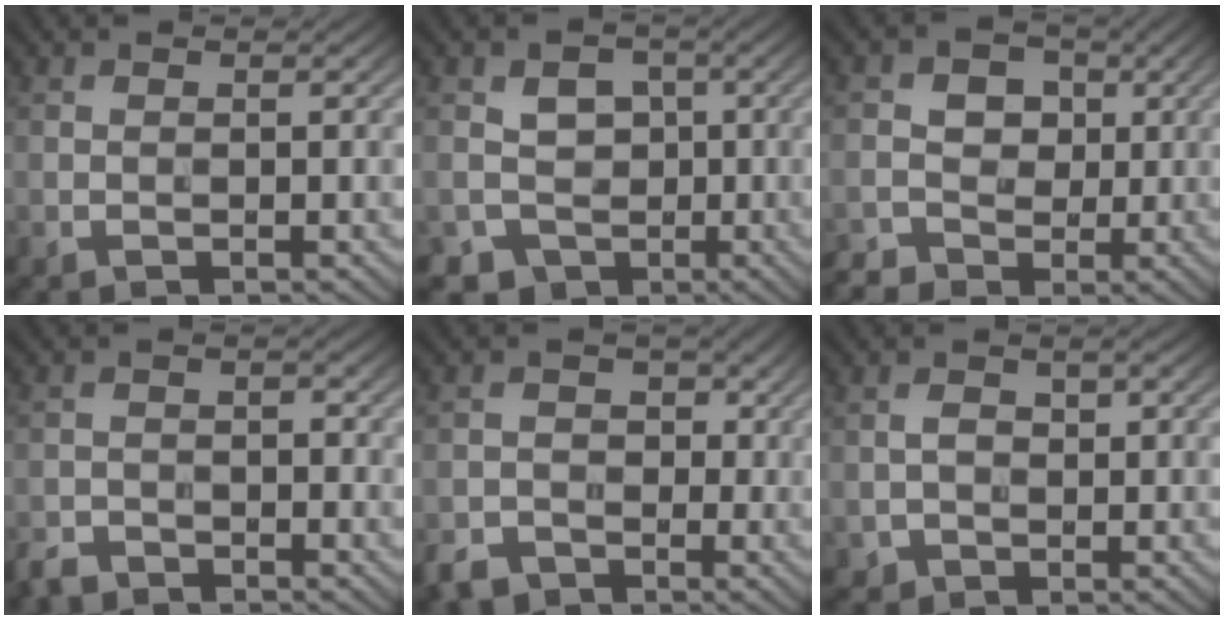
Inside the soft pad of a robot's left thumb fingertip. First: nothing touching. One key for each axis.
{"total": 6.6, "fx": -1.6, "fy": 5.9, "fz": 2.5, "tx": -0.033, "ty": -0.003, "tz": -0.048}
{"total": 4.8, "fx": -1.1, "fy": 4.3, "fz": 1.8, "tx": -0.026, "ty": 0.005, "tz": -0.030}
{"total": 3.1, "fx": -2.6, "fy": 1.4, "fz": 0.9, "tx": -0.018, "ty": -0.003, "tz": -0.060}
{"total": 3.9, "fx": -1.9, "fy": 3.2, "fz": 1.1, "tx": -0.020, "ty": 0.000, "tz": -0.041}
{"total": 3.0, "fx": 0.1, "fy": 2.2, "fz": 2.1, "tx": -0.047, "ty": -0.002, "tz": 0.002}